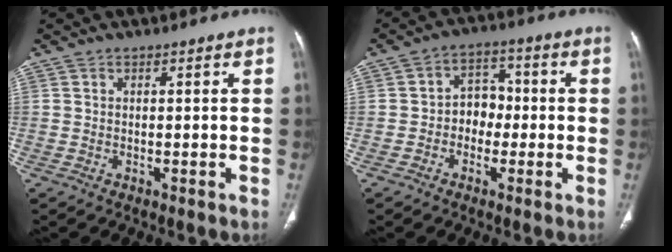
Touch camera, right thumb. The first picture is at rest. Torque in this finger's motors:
{"motor_torque": [-0.23, -0.14, -0.09, 0.01, 0.08]}